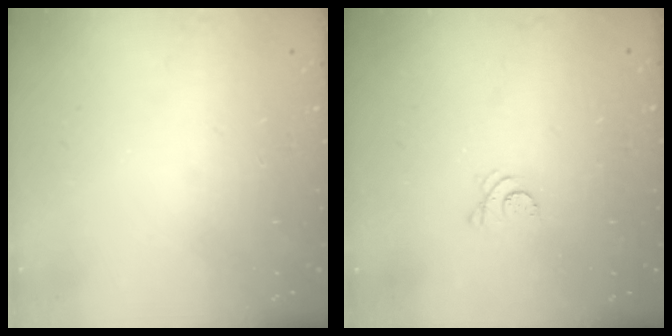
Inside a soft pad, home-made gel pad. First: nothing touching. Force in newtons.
{"total": 3.7, "press": 3.7, "slide": 0.5}